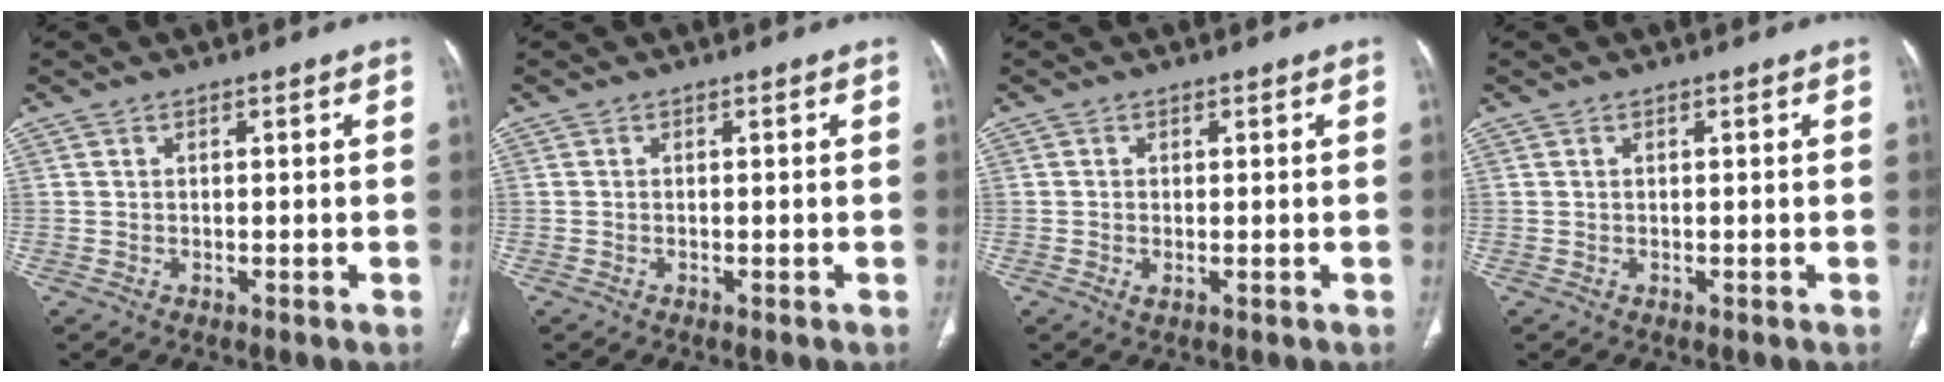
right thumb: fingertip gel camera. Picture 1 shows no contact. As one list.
[{"total": 0.0}, {"total": 1.1, "force": [-0.4, 0.5, 1.0], "torque": [-0.022, -0.004, -0.006]}, {"total": 0.0}]